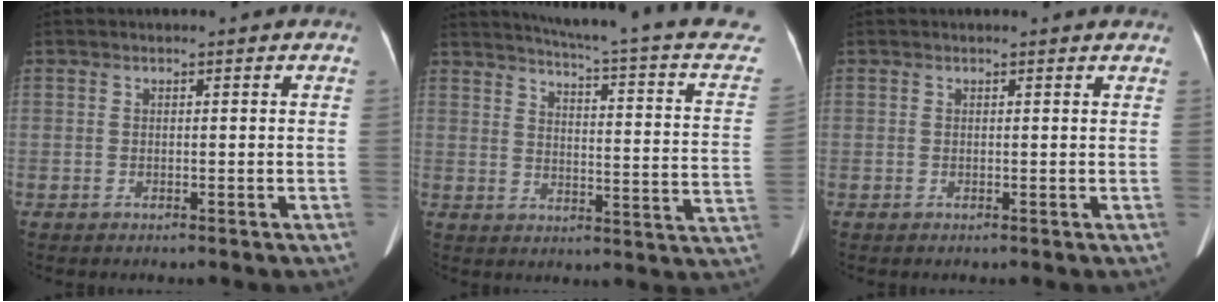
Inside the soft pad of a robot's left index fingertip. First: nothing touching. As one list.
[{"total": 20.6, "force": [17.5, 1.0, 10.7], "torque": [-0.151, -0.060, 0.196]}, {"total": 1.6, "force": [1.6, 0.1, 0.3], "torque": [-0.012, 0.002, 0.009]}]